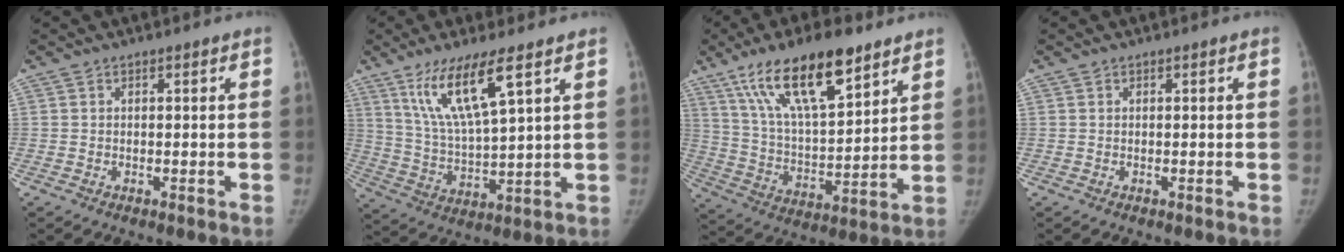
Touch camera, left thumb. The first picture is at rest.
{"total": 12.8, "force": [7.1, 2.3, 10.4], "torque": [-0.206, -0.037, 0.146]}
{"total": 18.9, "force": [11.9, 6.7, 13.1], "torque": [-0.196, -0.046, 0.217]}
{"total": 0.0}